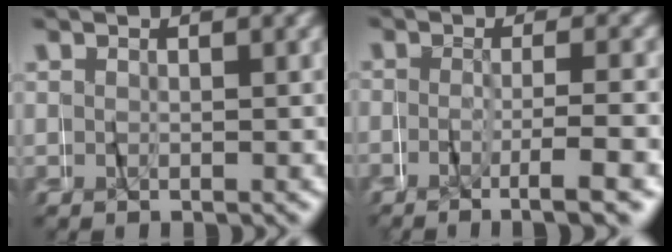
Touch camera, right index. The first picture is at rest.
{"total": 3.7, "force": [-2.8, -0.3, 2.4], "torque": [-0.045, -0.003, -0.047]}